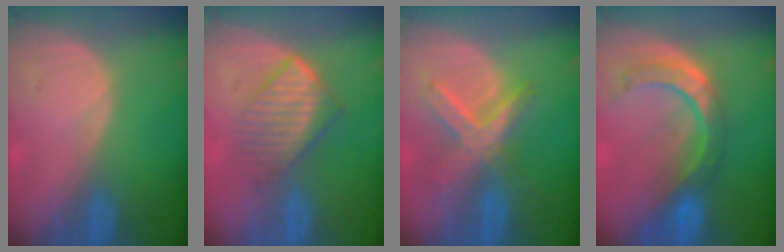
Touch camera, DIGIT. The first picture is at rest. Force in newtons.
{"total": 6.9, "press": 6.0, "slide": 3.5}
{"total": 7.6, "press": 6.5, "slide": 3.8}
{"total": 8.6, "press": 7.2, "slide": 4.5}